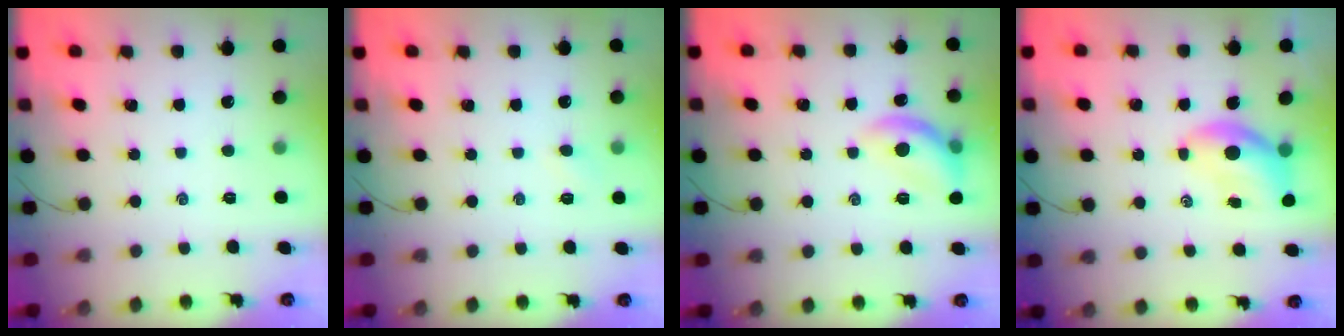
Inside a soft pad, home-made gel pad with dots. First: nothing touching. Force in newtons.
{"total": 3.0, "press": 2.9, "slide": 0.8}
{"total": 12.2, "press": 12.2, "slide": 0.7}
{"total": 7.0, "press": 6.8, "slide": 1.4}